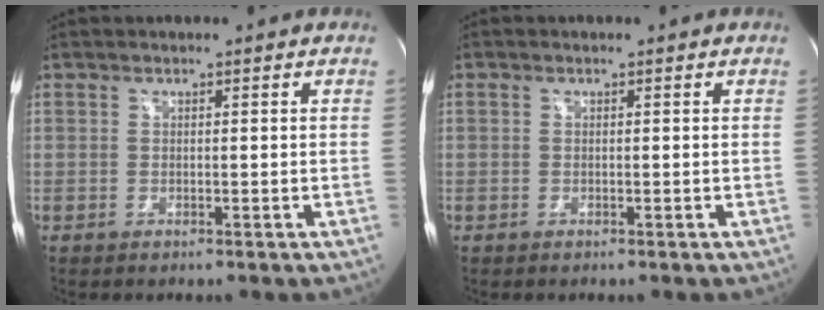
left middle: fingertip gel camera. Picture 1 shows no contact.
{"total": 0.0}